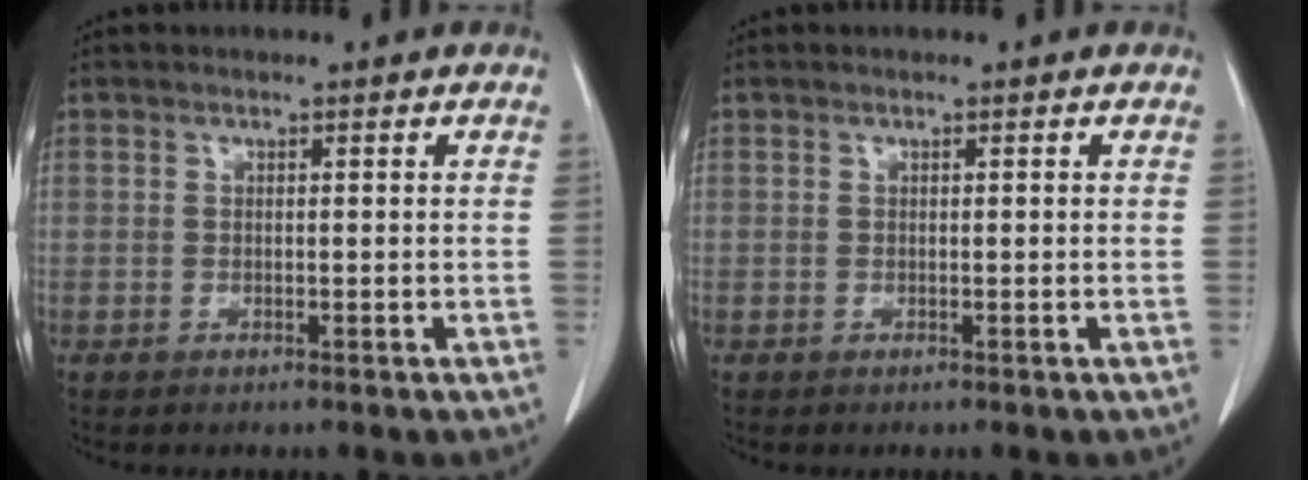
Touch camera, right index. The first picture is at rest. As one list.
[{"total": 0.0}]